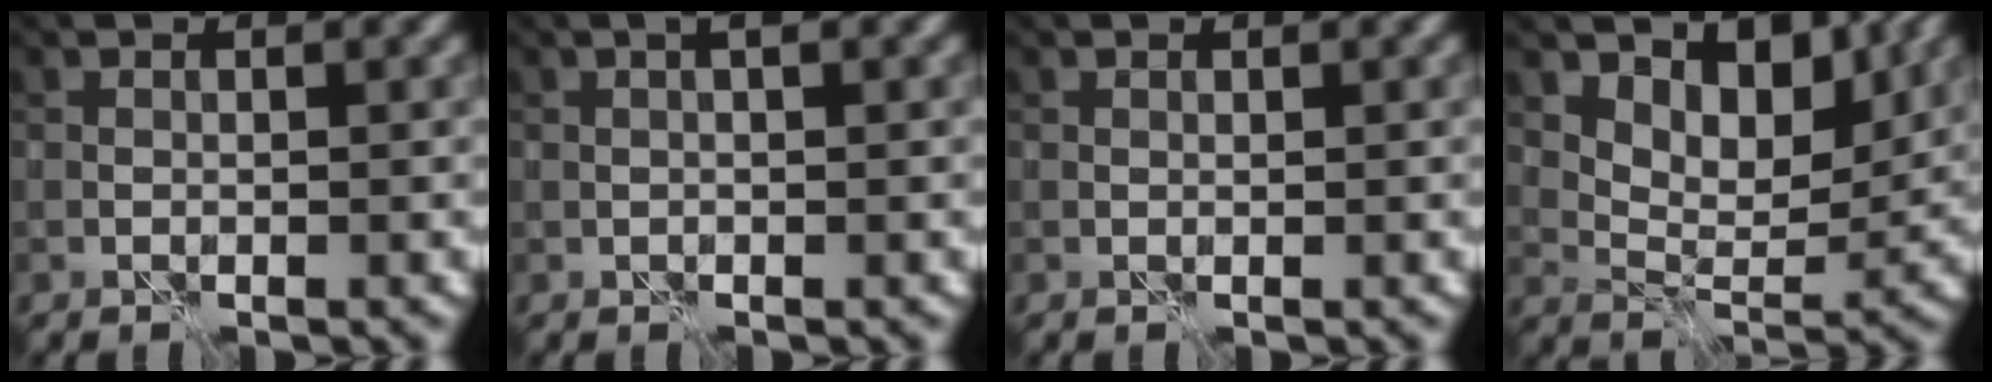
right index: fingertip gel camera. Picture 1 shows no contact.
{"total": 0.9, "force": [0.3, 0.1, 0.9], "torque": [-0.017, 0.002, 0.005]}
{"total": 0.0}
{"total": 6.2, "force": [4.0, 3.2, 3.5], "torque": [-0.053, -0.013, 0.060]}